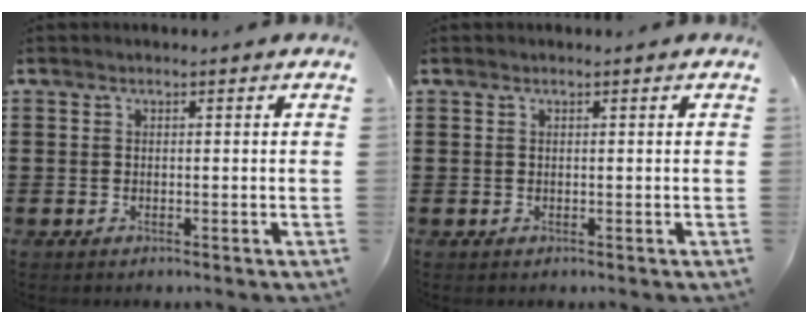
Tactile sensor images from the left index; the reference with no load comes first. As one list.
[{"total": 0.0}]